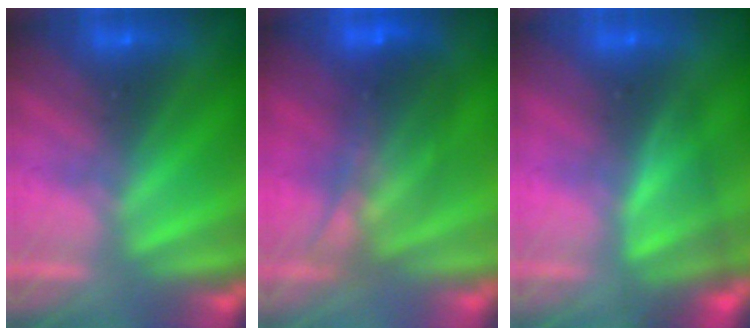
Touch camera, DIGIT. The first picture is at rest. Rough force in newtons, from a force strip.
{"total": 5.6}
{"total": 4.5}